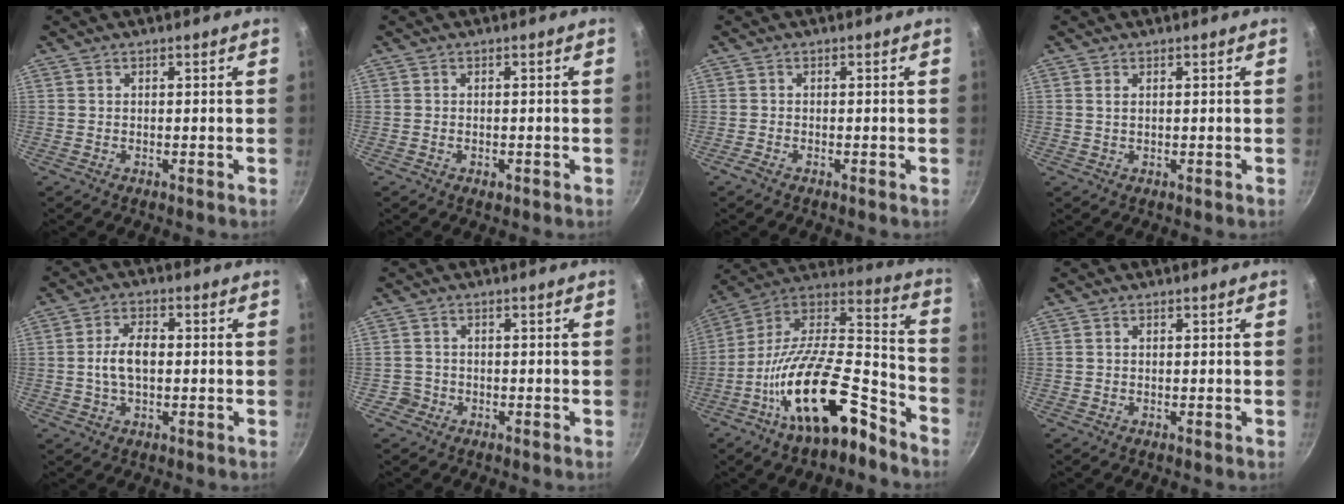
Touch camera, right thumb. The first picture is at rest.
{"total": 1.3, "force": [-0.6, 0.8, 0.8], "torque": [-0.013, 0.001, -0.010]}
{"total": 1.2, "force": [-0.9, 0.3, 0.7], "torque": [-0.026, 0.006, -0.023]}
{"total": 4.2, "force": [0.9, 2.7, 3.0], "torque": [-0.053, 0.001, 0.018]}
{"total": 6.7, "force": [-0.2, 3.8, 5.6], "torque": [-0.096, 0.015, -0.007]}
{"total": 2.1, "force": [-0.9, 1.9, 0.0], "torque": [0.012, 0.020, -0.012]}
{"total": 23.6, "force": [-13.0, 9.2, 17.4], "torque": [-0.253, 0.093, -0.232]}
{"total": 0.0}